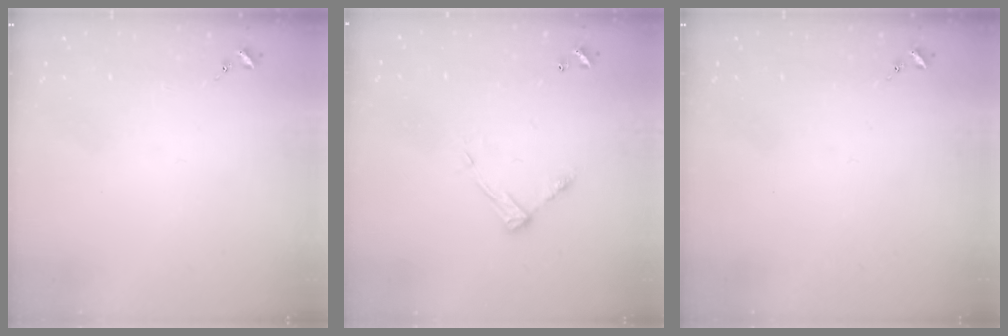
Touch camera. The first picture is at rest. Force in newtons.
{"total": 7.9, "press": 7.9, "slide": 0.3}
{"total": 0.0}